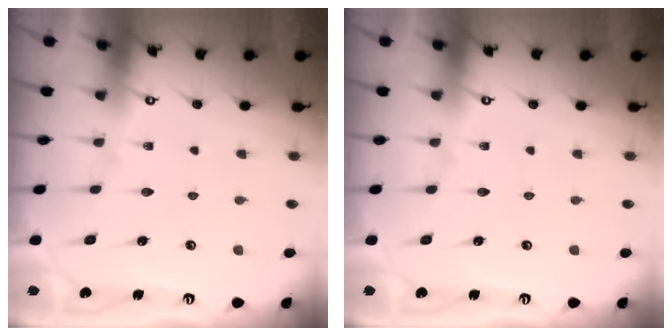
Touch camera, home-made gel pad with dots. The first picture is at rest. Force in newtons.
{"total": 0.0}